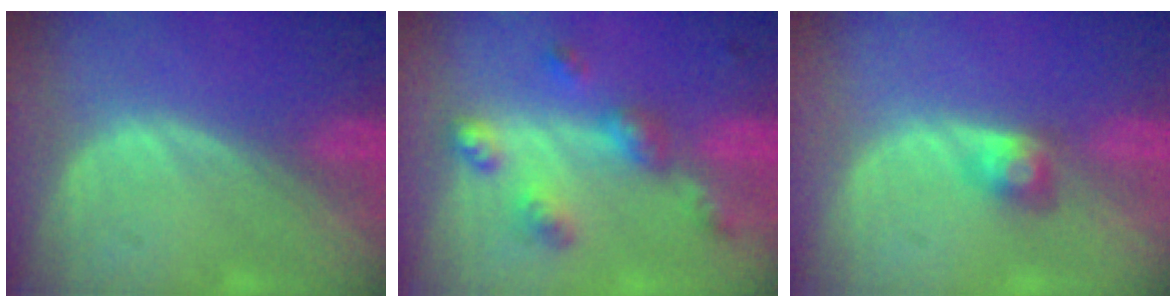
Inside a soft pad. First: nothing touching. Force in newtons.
{"total": 6.8, "press": 6.0, "slide": 3.3}
{"total": 2.6, "press": 2.5, "slide": 0.7}